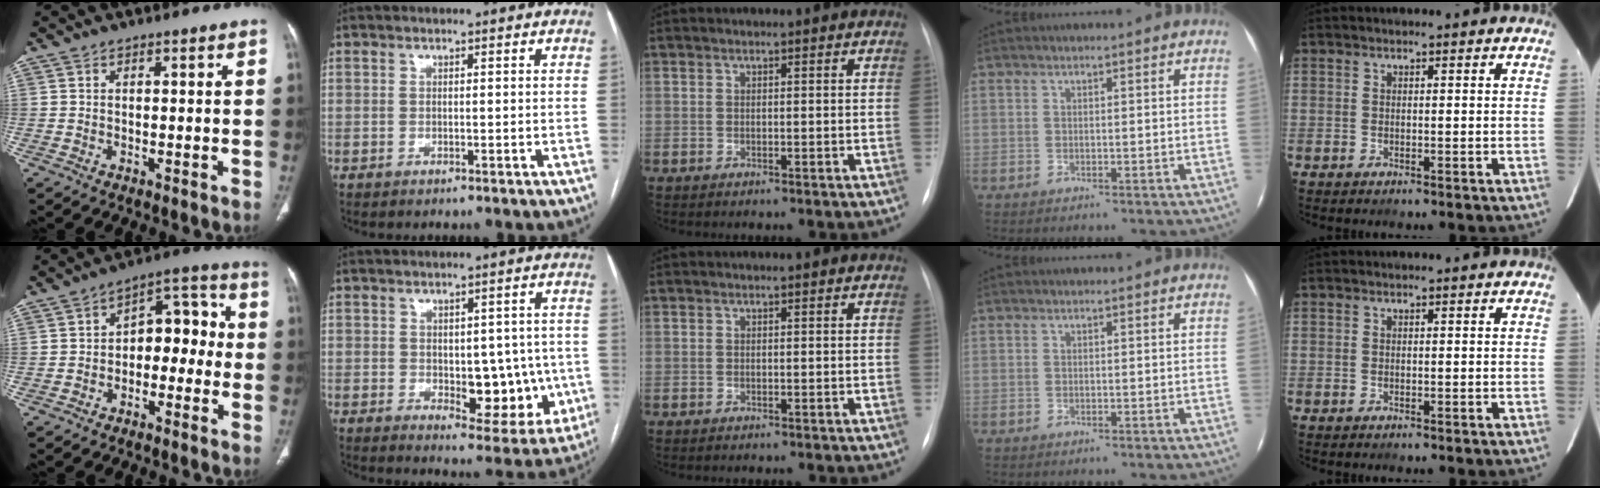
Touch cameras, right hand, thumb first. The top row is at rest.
{"thumb": {"total": 9.6, "force": [-1.3, 6.1, 7.3], "torque": [-0.059, 0.048, -0.033]}, "index": {"total": 10.3, "force": [-1.2, 5.2, 8.8], "torque": [-0.094, 0.005, 0.001]}}